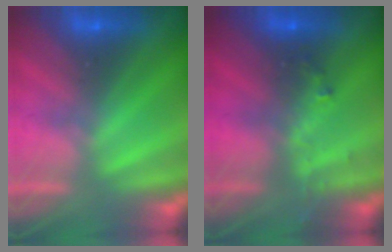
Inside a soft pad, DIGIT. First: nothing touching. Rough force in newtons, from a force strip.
{"total": 2.8}